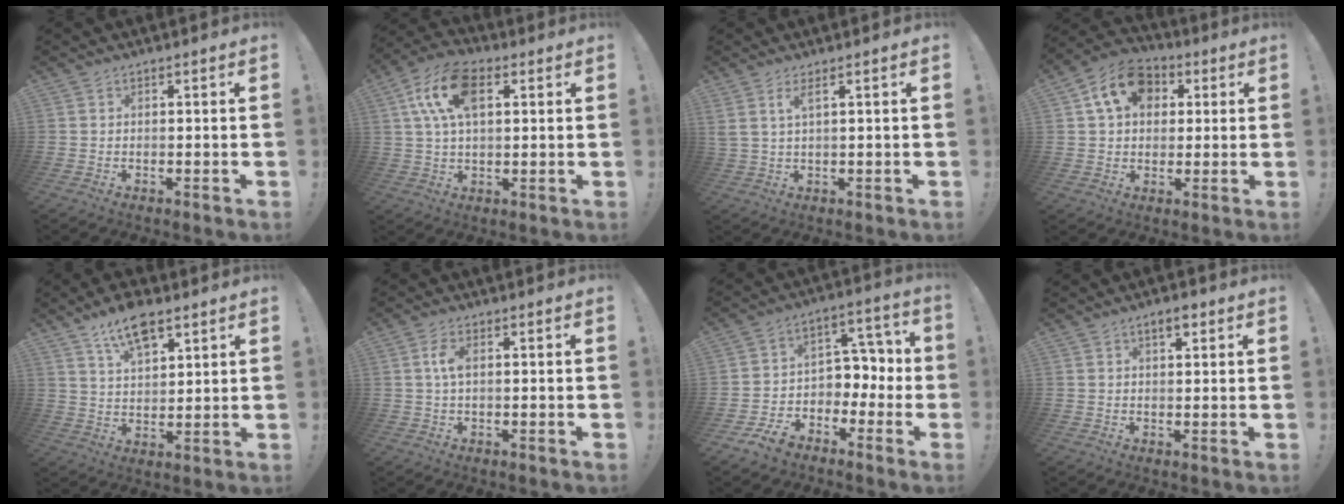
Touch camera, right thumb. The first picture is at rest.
{"total": 14.0, "force": [4.6, 7.7, 10.8], "torque": [-0.208, 0.005, 0.084]}
{"total": 3.7, "force": [1.9, 0.6, 3.0], "torque": [-0.064, -0.002, 0.035]}
{"total": 13.4, "force": [4.9, 10.0, 7.5], "torque": [-0.122, -0.004, 0.098]}
{"total": 11.2, "force": [7.2, 5.1, 6.9], "torque": [-0.110, -0.029, 0.129]}
{"total": 4.3, "force": [0.6, 2.0, 3.8], "torque": [-0.072, 0.003, 0.006]}
{"total": 9.1, "force": [-3.4, 7.5, 3.9], "torque": [-0.058, 0.016, -0.056]}
{"total": 3.4, "force": [2.0, 1.4, 2.4], "torque": [-0.028, -0.007, 0.031]}